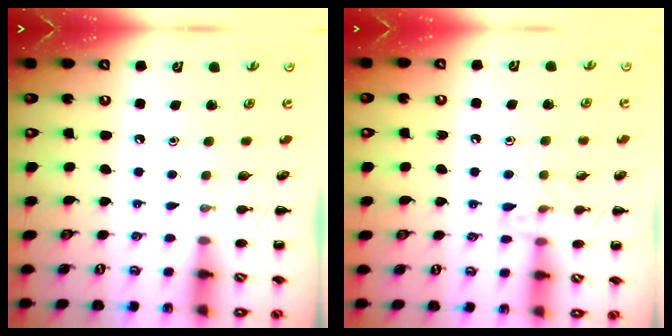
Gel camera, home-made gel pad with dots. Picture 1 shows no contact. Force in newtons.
{"total": 8.4, "press": 8.2, "slide": 1.6}